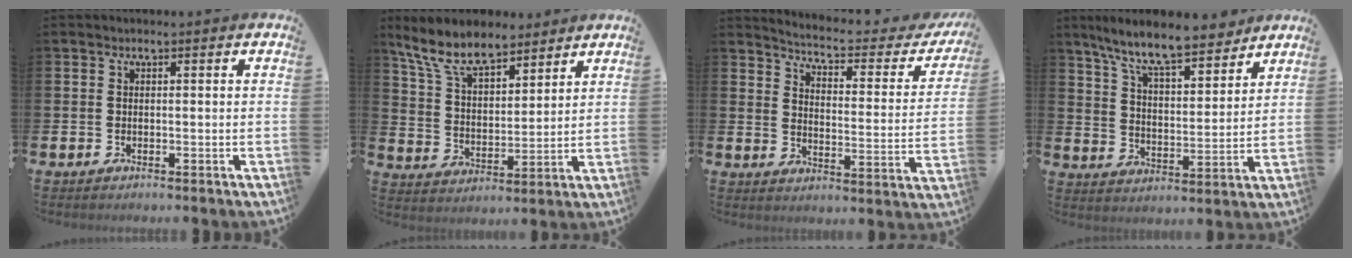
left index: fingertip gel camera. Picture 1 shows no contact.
{"total": 9.1, "force": [7.8, 3.1, 3.6], "torque": [-0.105, -0.028, 0.143]}
{"total": 4.8, "force": [4.4, 0.7, 1.6], "torque": [-0.050, -0.037, 0.065]}
{"total": 10.2, "force": [9.1, 1.8, 4.2], "torque": [-0.102, -0.054, 0.160]}